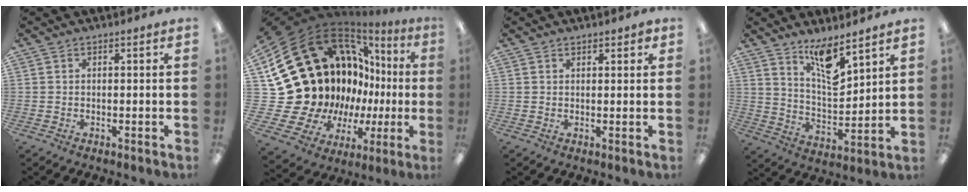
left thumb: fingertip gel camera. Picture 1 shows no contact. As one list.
[{"total": 27.7, "force": [4.8, 22.0, 16.1], "torque": [-0.300, -0.110, 0.177]}, {"total": 1.4, "force": [1.2, 0.4, 0.5], "torque": [-0.003, -0.004, 0.020]}, {"total": 10.8, "force": [8.1, 3.0, 6.5], "torque": [-0.107, -0.053, 0.141]}]